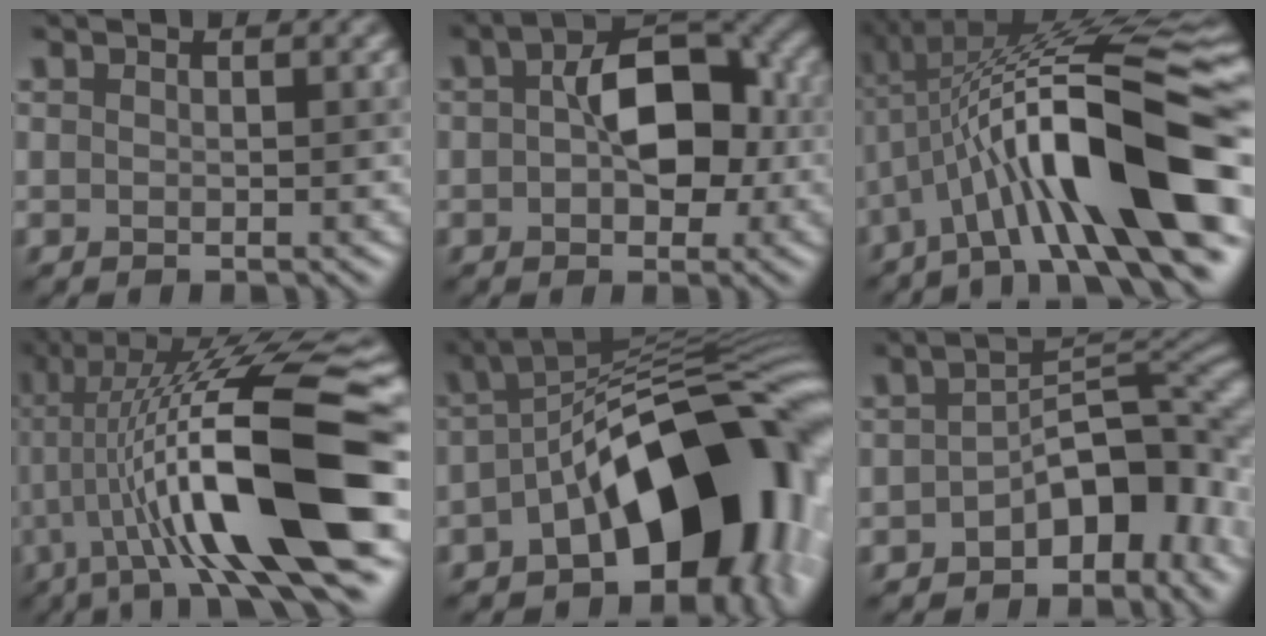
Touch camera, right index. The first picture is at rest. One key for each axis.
{"total": 7.5, "fx": 0.6, "fy": 4.3, "fz": 6.1, "tx": -0.084, "ty": 0.012, "tz": 0.007}
{"total": 14.1, "fx": -3.3, "fy": 3.1, "fz": 13.4, "tx": -0.200, "ty": 0.028, "tz": -0.049}
{"total": 14.7, "fx": -1.5, "fy": 2.5, "fz": 14.4, "tx": -0.221, "ty": 0.025, "tz": -0.021}
{"total": 15.5, "fx": -4.6, "fy": 8.4, "fz": 12.2, "tx": -0.127, "ty": 0.016, "tz": -0.080}
{"total": 7.9, "fx": -3.4, "fy": 4.3, "fz": 5.7, "tx": -0.057, "ty": 0.008, "tz": -0.061}